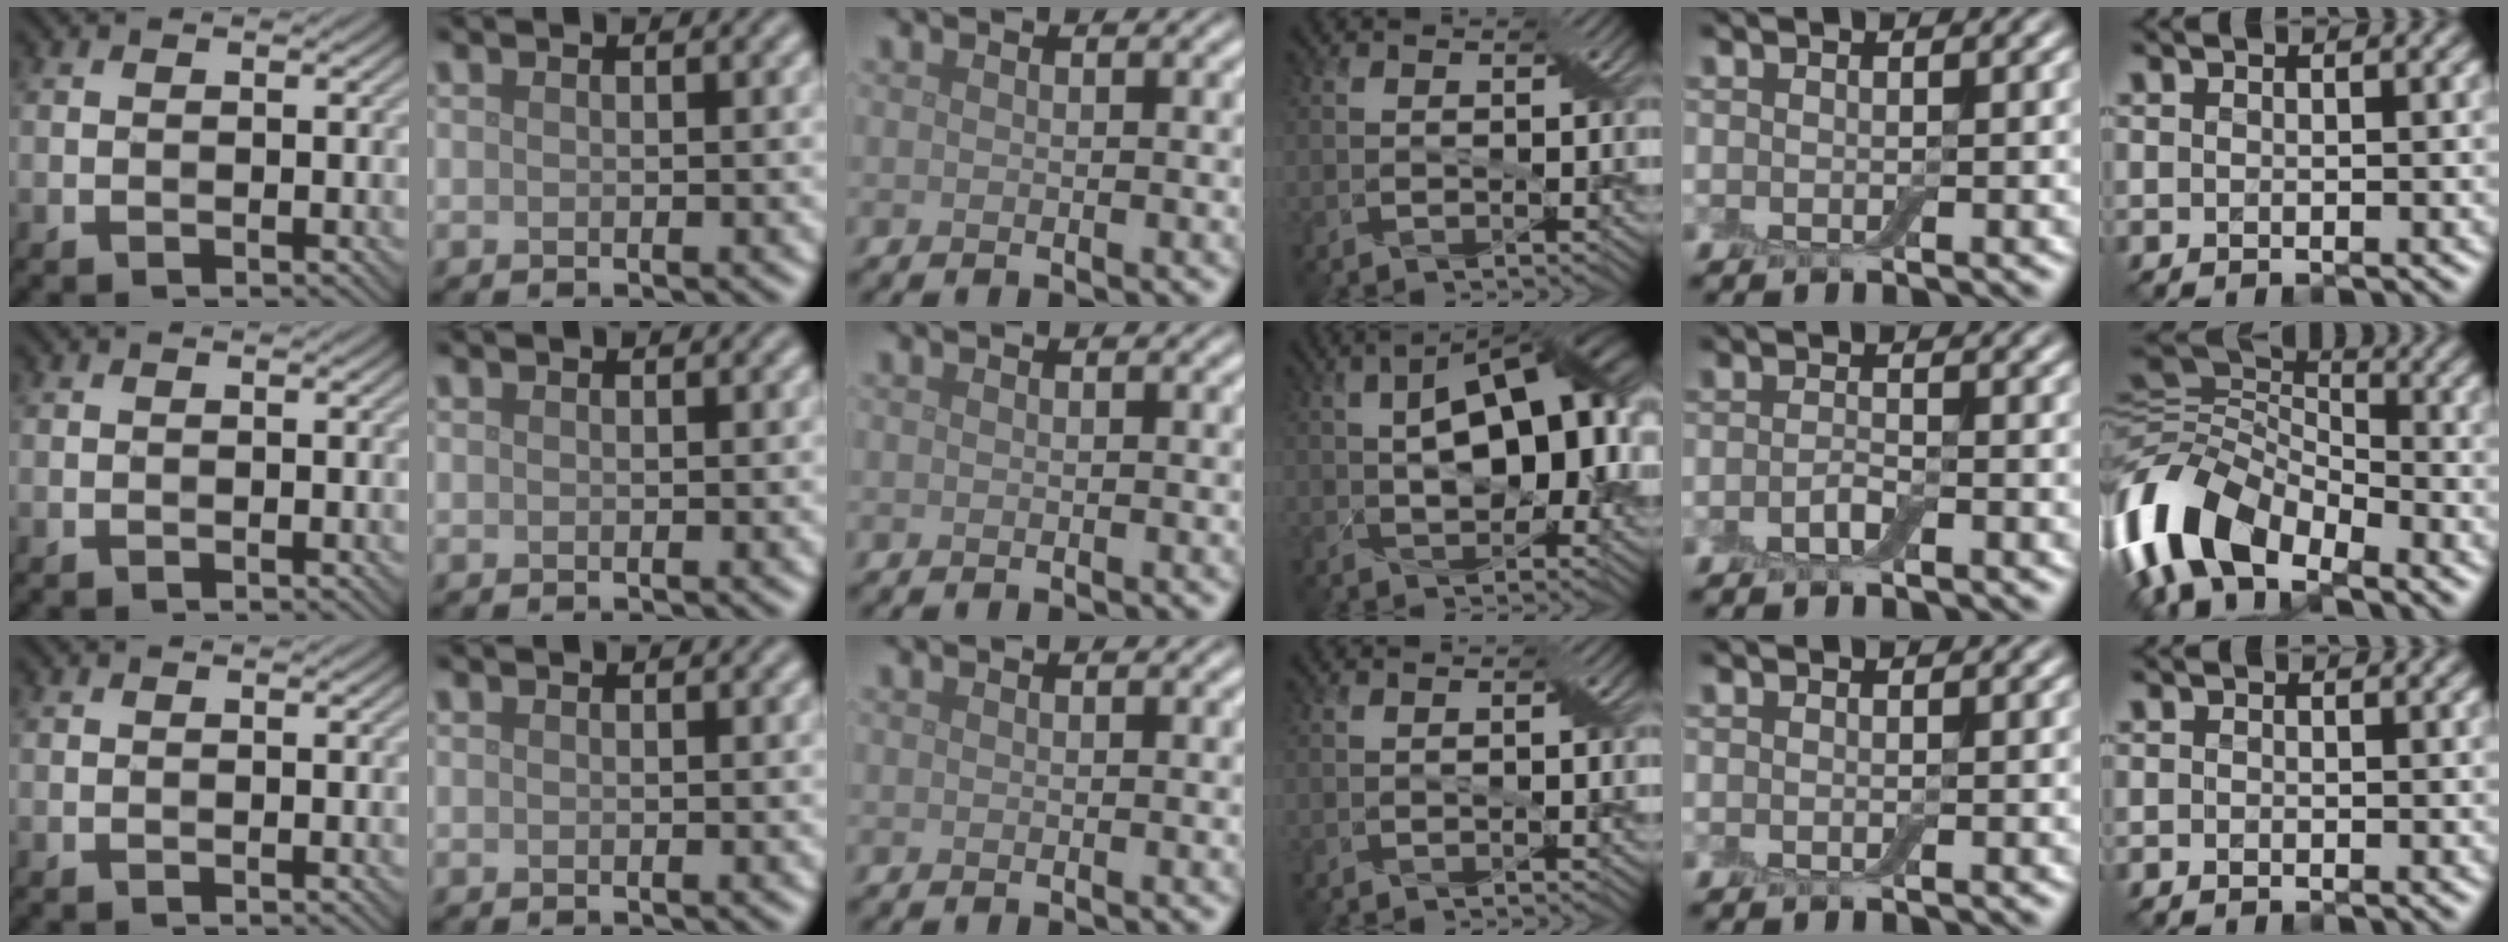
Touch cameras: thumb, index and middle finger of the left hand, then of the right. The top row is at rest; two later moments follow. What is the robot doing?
{"motion": "pour", "object": "bowl"}